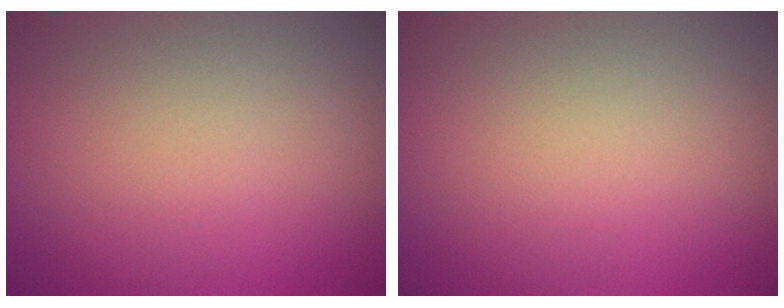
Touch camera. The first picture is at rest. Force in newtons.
{"total": 0.0}